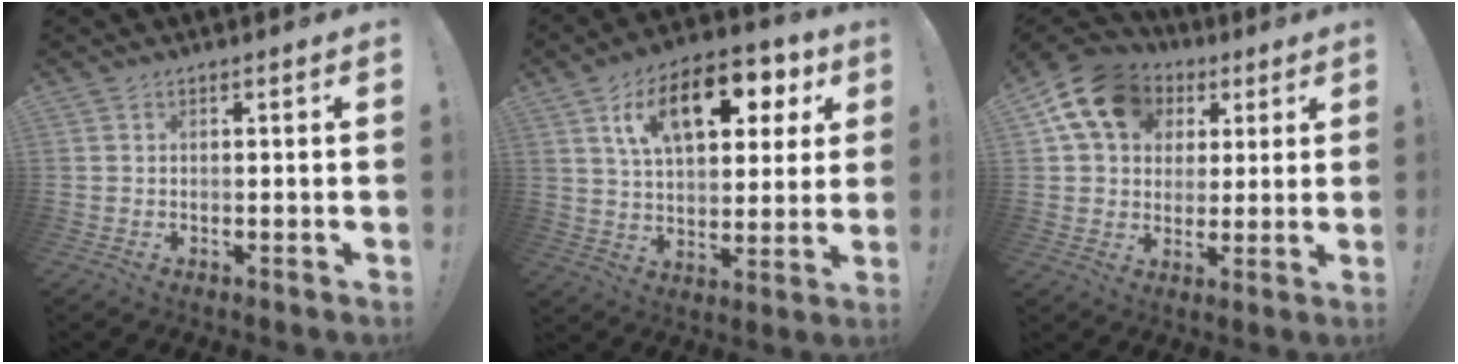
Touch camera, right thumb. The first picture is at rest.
{"total": 18.4, "force": [7.9, 9.9, 13.4], "torque": [-0.209, -0.019, 0.132]}
{"total": 15.1, "force": [6.4, 11.4, 7.6], "torque": [-0.109, -0.025, 0.122]}